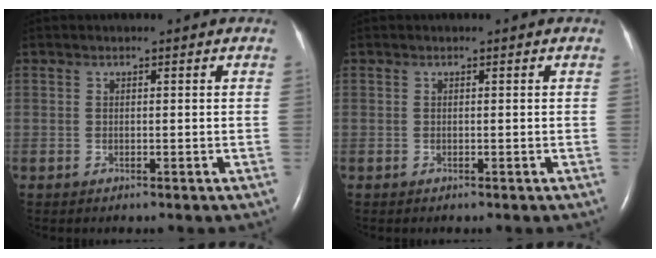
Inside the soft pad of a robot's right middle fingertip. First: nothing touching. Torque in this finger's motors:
{"motor_torque": [0.29, -0.22, 0.08, 0.01]}